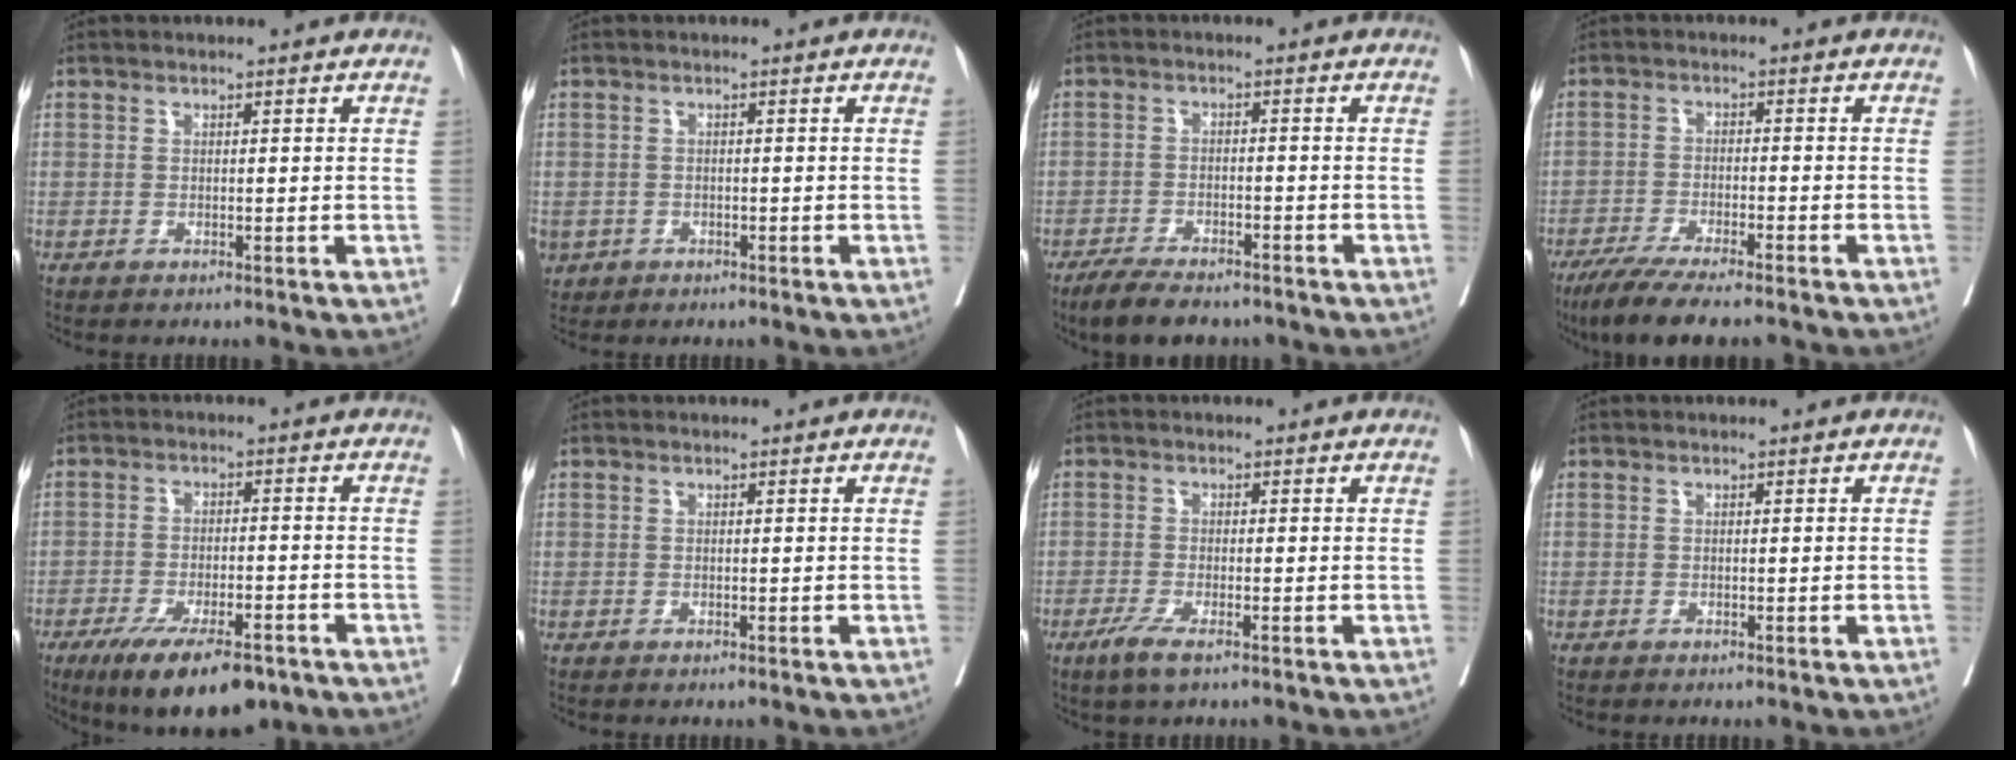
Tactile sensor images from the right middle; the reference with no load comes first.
{"total": 3.3, "force": [-1.8, 2.6, 1.0], "torque": [-0.027, -0.002, -0.028]}
{"total": 7.3, "force": [-6.0, 2.0, 3.5], "torque": [-0.061, -0.012, -0.100]}
{"total": 10.5, "force": [-8.6, 0.8, 6.0], "torque": [-0.097, -0.026, -0.137]}
{"total": 12.0, "force": [-8.3, 3.5, 7.9], "torque": [-0.132, -0.016, -0.131]}
{"total": 0.0}
{"total": 3.4, "force": [-2.1, 0.3, 2.7], "torque": [-0.059, -0.010, -0.041]}
{"total": 0.0}